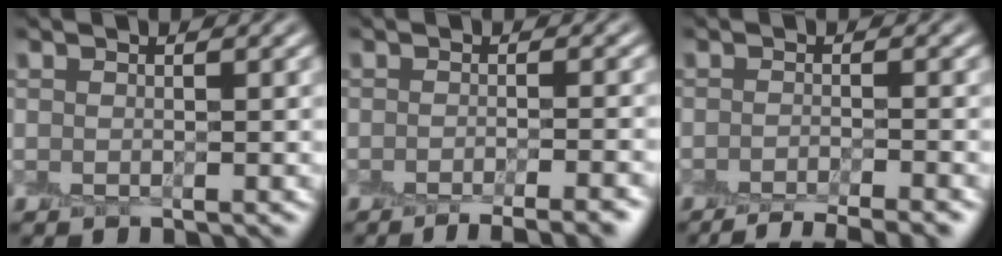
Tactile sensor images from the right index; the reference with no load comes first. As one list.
[{"total": 6.0, "force": [-4.2, 1.7, 3.9], "torque": [-0.031, -0.001, -0.047]}, {"total": 5.1, "force": [-3.9, 1.1, 3.0], "torque": [-0.034, -0.005, -0.063]}]